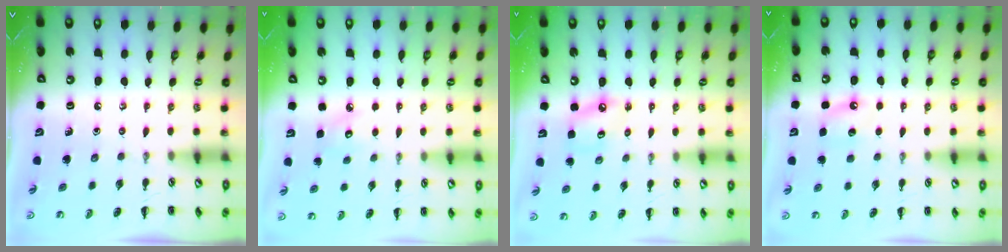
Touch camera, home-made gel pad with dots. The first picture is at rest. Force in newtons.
{"total": 3.9, "press": 3.8, "slide": 0.8}
{"total": 5.0, "press": 4.9, "slide": 0.8}
{"total": 6.0, "press": 5.8, "slide": 1.6}